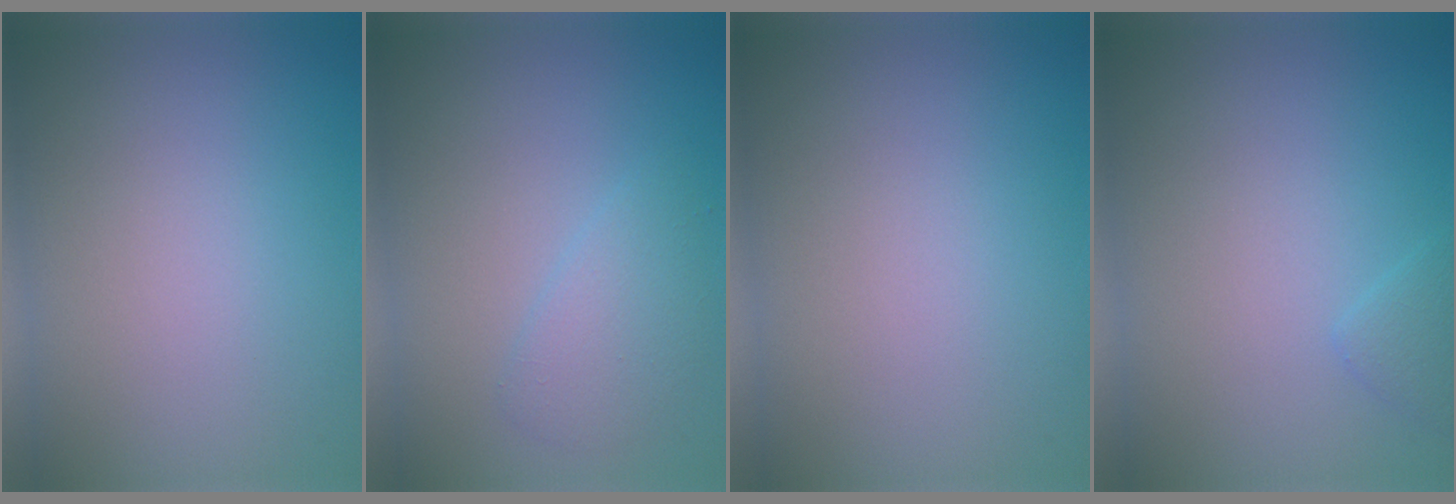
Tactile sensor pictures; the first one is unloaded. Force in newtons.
{"total": 2.2, "press": 2.2, "slide": 0.1}
{"total": 0.0}
{"total": 1.1, "press": 1.1, "slide": 0.1}